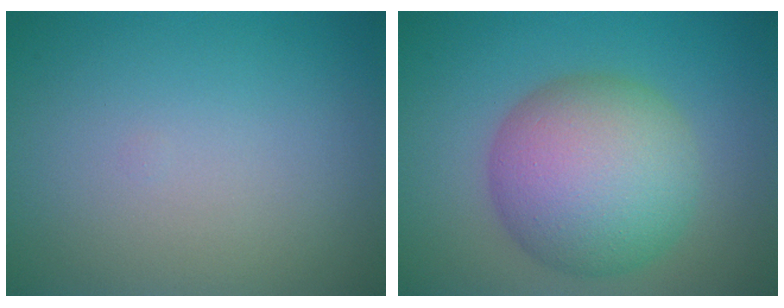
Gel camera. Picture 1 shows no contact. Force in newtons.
{"total": 9.7, "press": 9.7, "slide": 0.2}